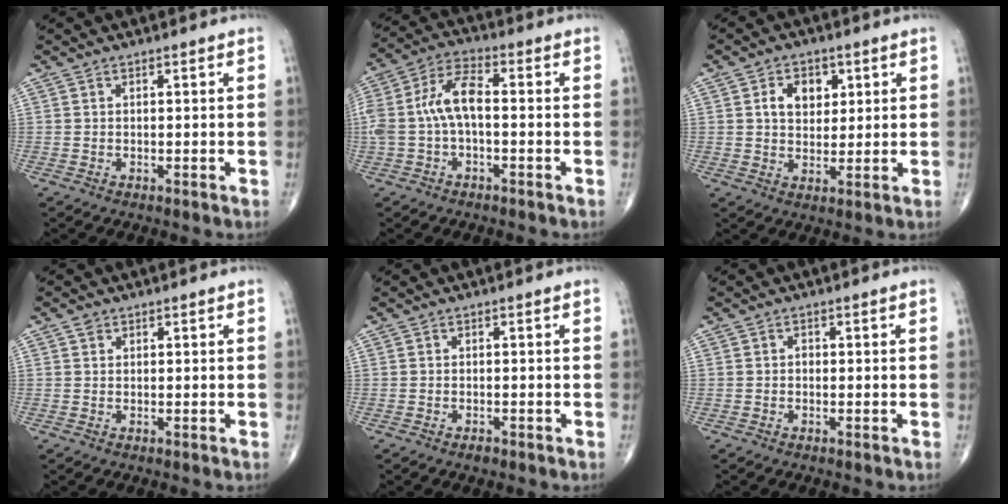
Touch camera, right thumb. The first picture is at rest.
{"total": 9.7, "force": [-0.6, 4.8, 8.4], "torque": [-0.186, 0.036, -0.015]}
{"total": 6.6, "force": [2.1, 4.8, 4.1], "torque": [-0.038, -0.008, 0.034]}
{"total": 1.0, "force": [0.5, 0.8, 0.4], "torque": [-0.002, -0.001, 0.008]}
{"total": 1.0, "force": [-0.7, 0.5, 0.5], "torque": [-0.010, 0.001, -0.011]}
{"total": 0.6, "force": [-0.1, 0.5, 0.4], "torque": [-0.002, 0.002, -0.007]}